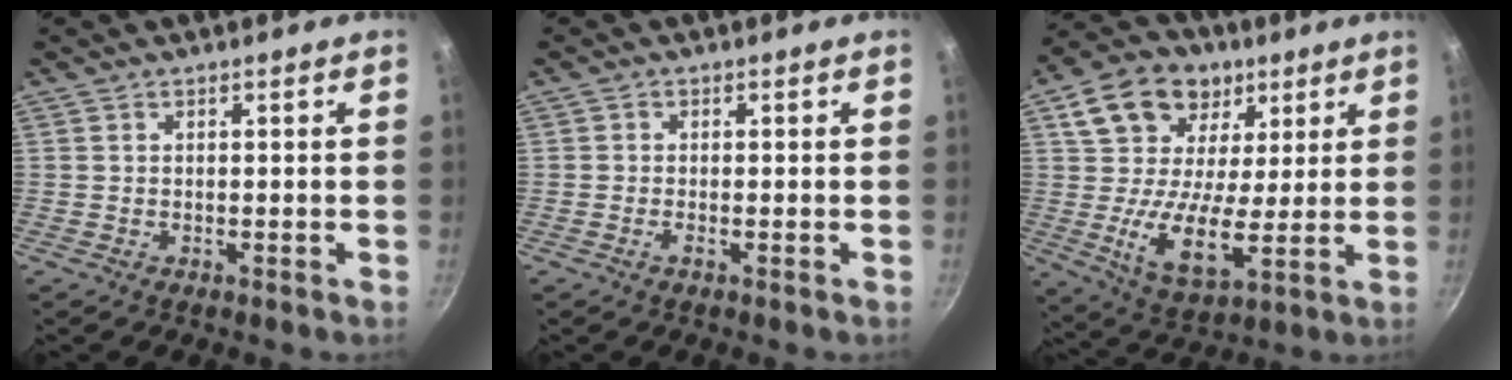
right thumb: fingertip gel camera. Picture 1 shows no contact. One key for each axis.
{"total": 1.0, "fx": -0.5, "fy": 0.4, "fz": 0.8, "tx": -0.021, "ty": 0.002, "tz": -0.014}
{"total": 18.4, "fx": 5.6, "fy": 13.0, "fz": 11.7, "tx": -0.178, "ty": -0.009, "tz": 0.089}